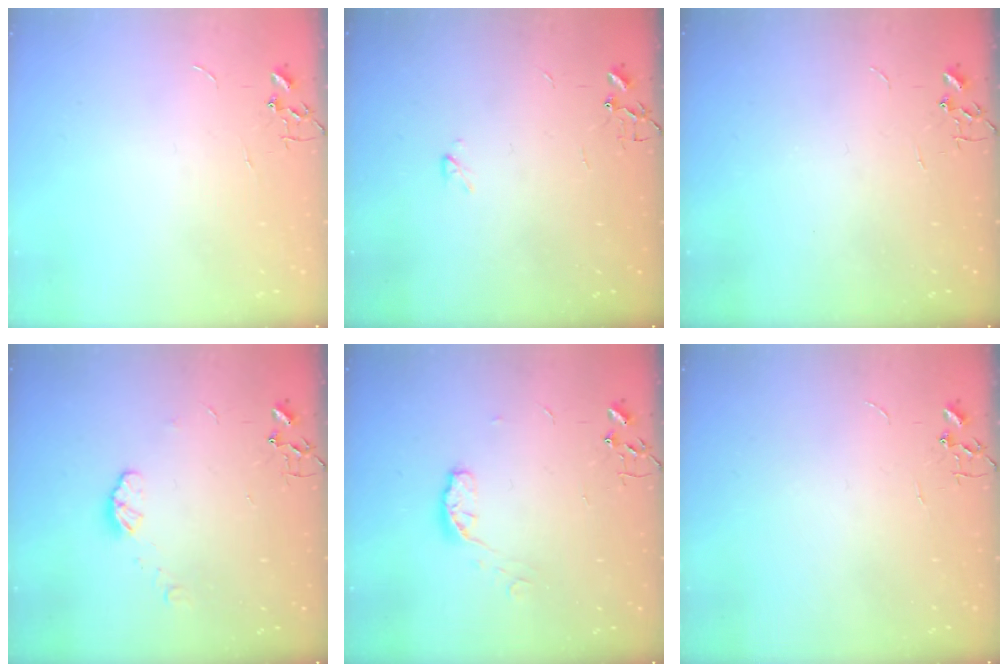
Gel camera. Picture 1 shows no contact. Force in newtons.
{"total": 2.2, "press": 2.2, "slide": 0.4}
{"total": 0.0}
{"total": 5.8, "press": 5.8, "slide": 0.5}
{"total": 6.7, "press": 6.6, "slide": 0.6}
{"total": 0.0}